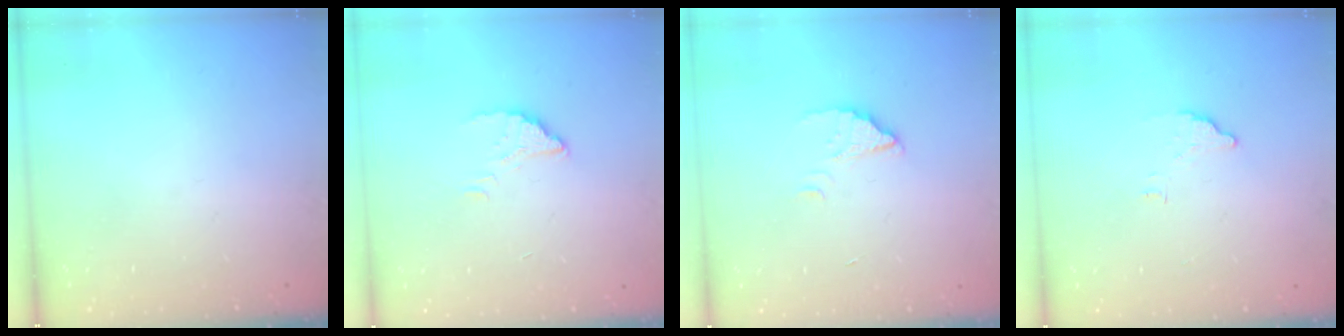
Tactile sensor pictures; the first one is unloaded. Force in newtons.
{"total": 2.1, "press": 2.1, "slide": 0.2}
{"total": 1.8, "press": 1.8, "slide": 0.1}
{"total": 3.9, "press": 3.8, "slide": 0.3}